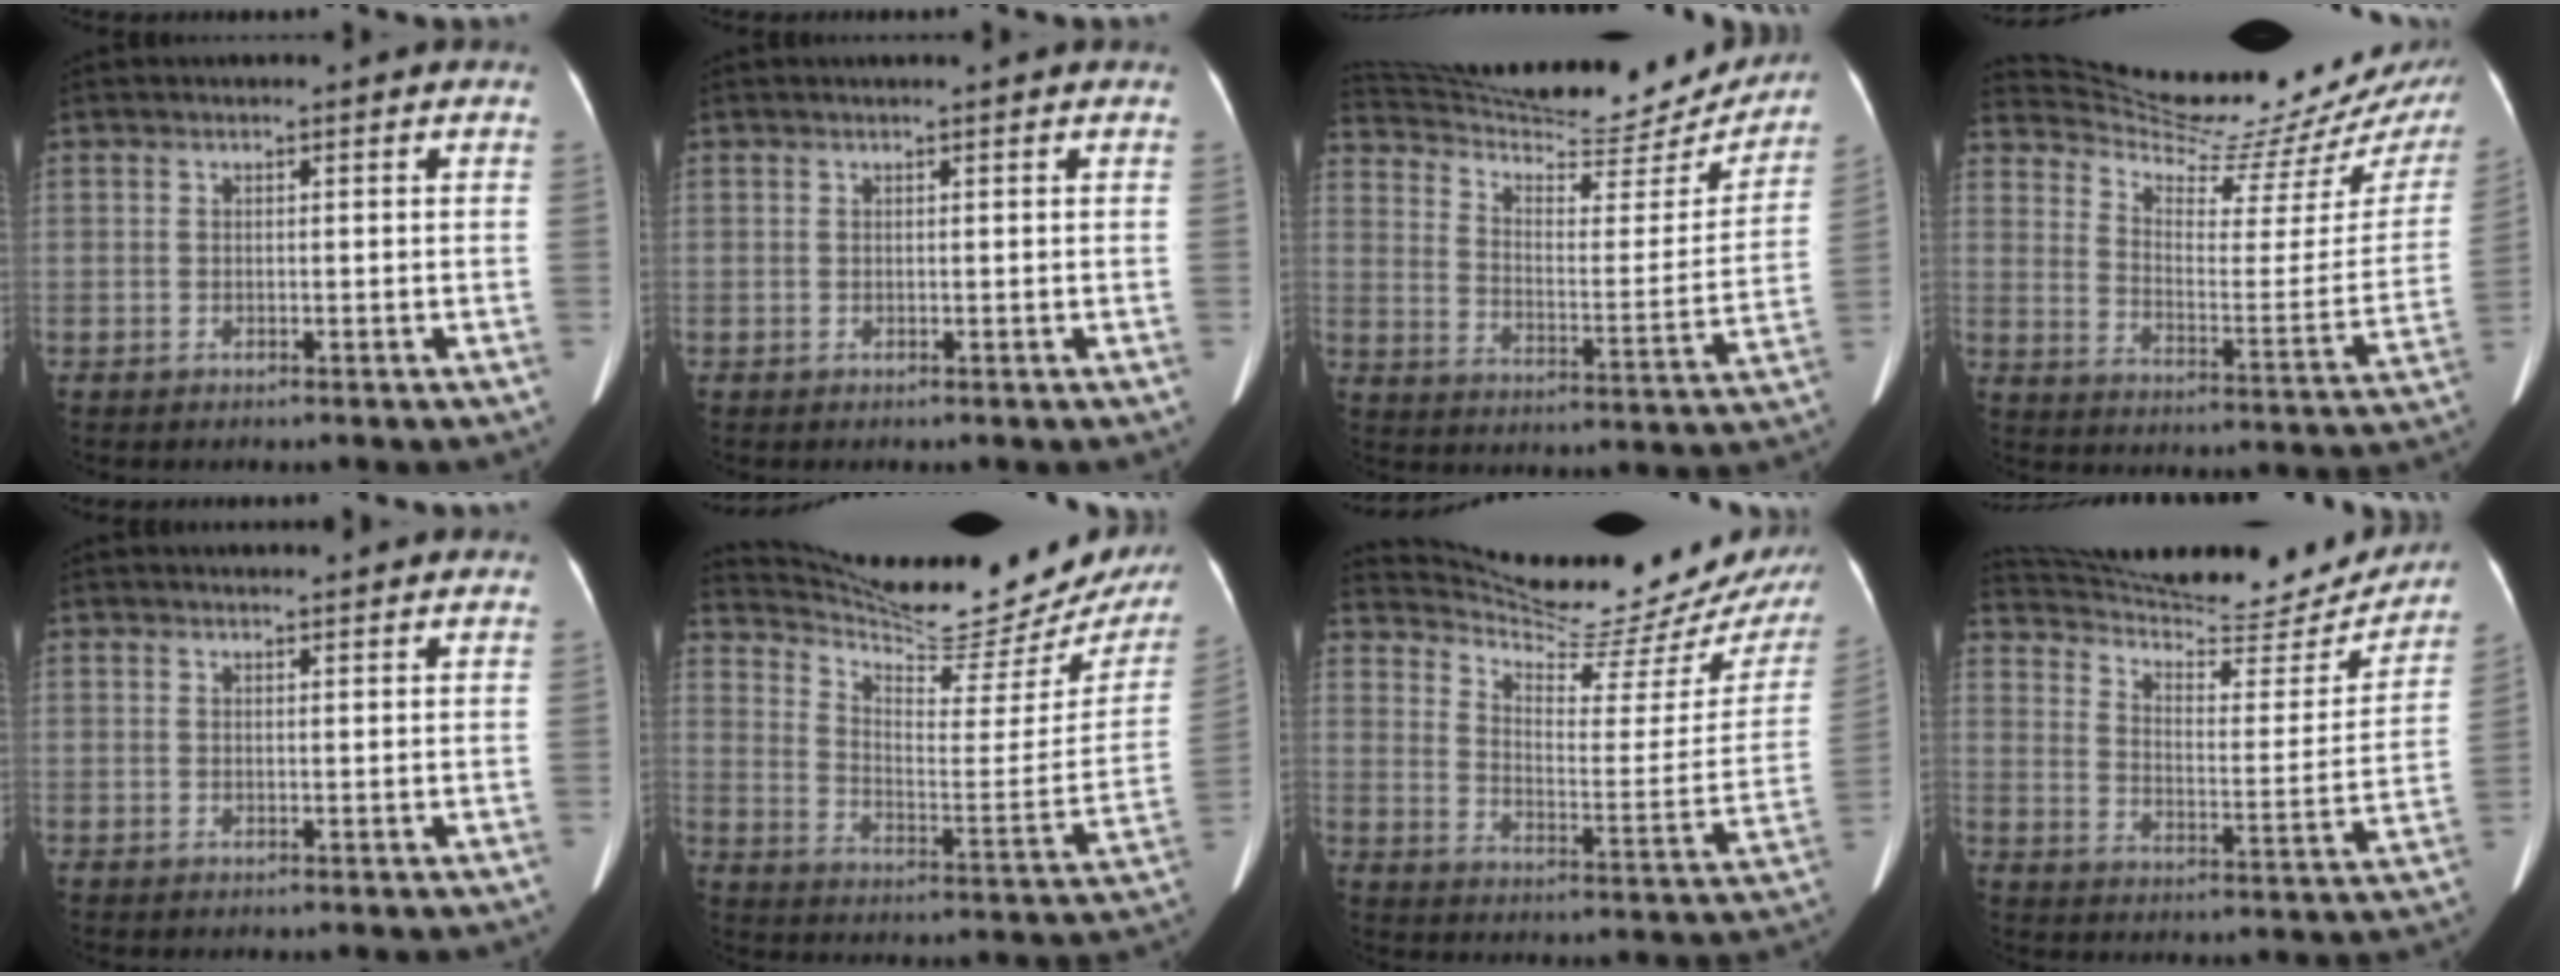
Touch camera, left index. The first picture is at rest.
{"total": 1.6, "force": [1.4, -0.1, 0.7], "torque": [-0.009, 0.012, 0.020]}
{"total": 26.0, "force": [24.4, 4.8, 7.4], "torque": [-0.126, -0.048, 0.335]}
{"total": 23.9, "force": [22.5, 3.0, 7.6], "torque": [-0.125, -0.075, 0.304]}
{"total": 3.5, "force": [3.4, 0.3, 0.9], "torque": [-0.017, 0.012, 0.042]}
{"total": 24.1, "force": [22.0, 2.8, 9.4], "torque": [-0.158, -0.078, 0.305]}
{"total": 20.7, "force": [19.6, 1.8, 6.1], "torque": [-0.100, -0.080, 0.266]}
{"total": 25.4, "force": [23.9, 4.8, 7.2], "torque": [-0.118, -0.051, 0.320]}